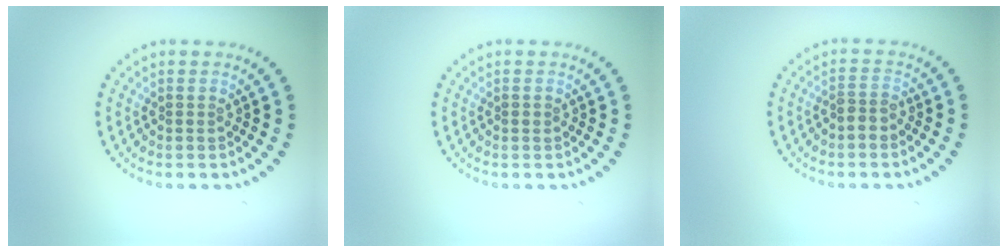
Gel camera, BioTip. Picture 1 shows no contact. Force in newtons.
{"total": 0.5, "press": 0.5, "slide": 0.1}
{"total": 1.7, "press": 1.4, "slide": 1.0}